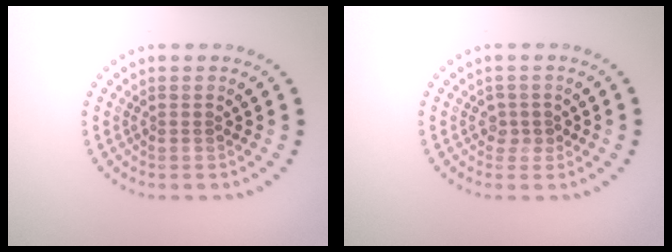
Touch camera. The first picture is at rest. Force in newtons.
{"total": 1.4, "press": 1.1, "slide": 0.9}